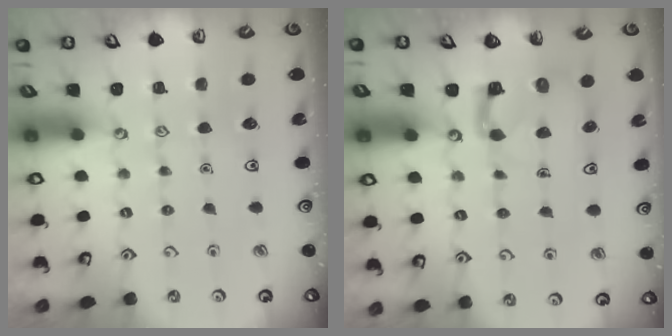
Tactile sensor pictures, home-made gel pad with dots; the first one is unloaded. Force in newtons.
{"total": 3.9, "press": 3.8, "slide": 0.3}